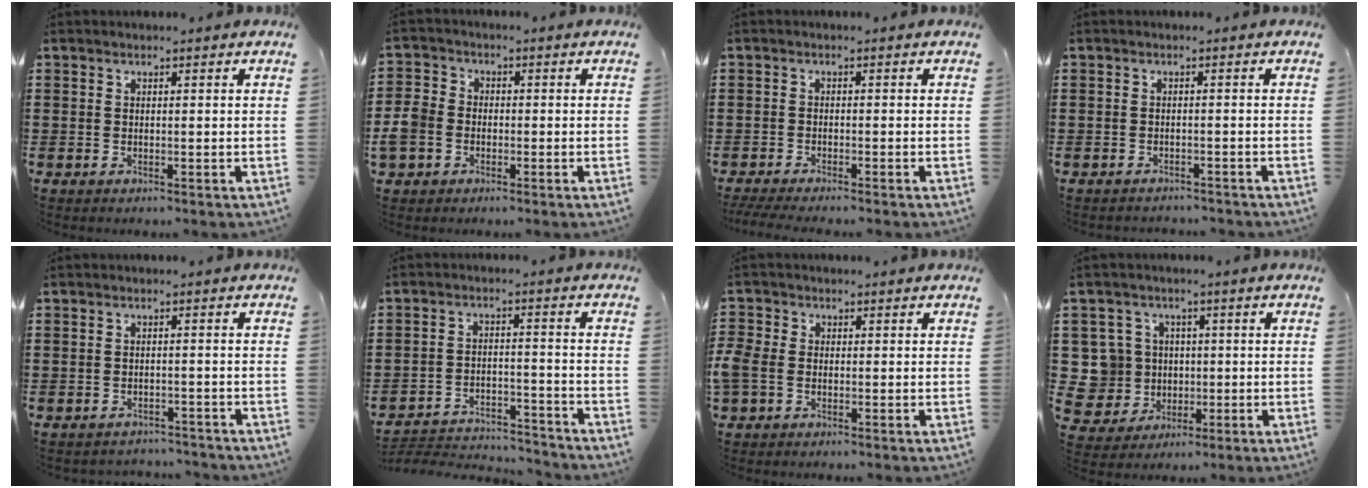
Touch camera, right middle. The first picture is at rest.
{"total": 4.7, "force": [-1.6, 4.0, 2.0], "torque": [-0.073, 0.000, -0.039]}
{"total": 1.7, "force": [-1.6, 0.0, 0.7], "torque": [-0.020, -0.005, -0.033]}
{"total": 1.2, "force": [-1.1, 0.1, -0.1], "torque": [-0.003, 0.000, -0.025]}
{"total": 1.9, "force": [-1.9, 0.2, 0.0], "torque": [-0.007, -0.001, -0.040]}
{"total": 4.2, "force": [-4.1, 0.8, 0.6], "torque": [-0.023, 0.002, -0.089]}
{"total": 3.1, "force": [-0.8, 2.1, 2.1], "torque": [-0.069, -0.006, -0.024]}
{"total": 8.3, "force": [0.4, 8.0, 2.1], "torque": [-0.104, 0.007, 0.013]}